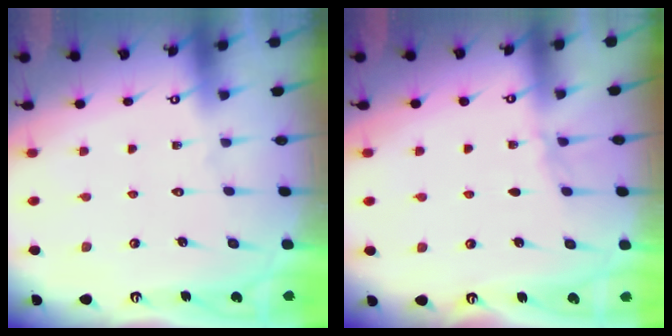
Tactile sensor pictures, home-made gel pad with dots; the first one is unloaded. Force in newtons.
{"total": 2.5, "press": 2.5, "slide": 0.5}